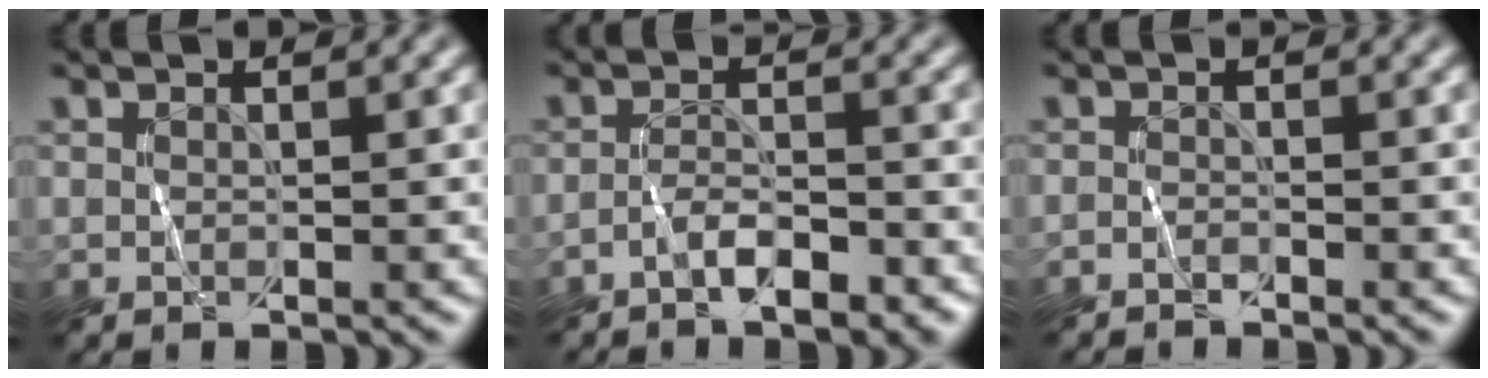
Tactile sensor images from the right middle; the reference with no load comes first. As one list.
[{"total": 3.0, "force": [-2.4, 0.8, 1.7], "torque": [-0.029, 0.006, -0.042]}, {"total": 1.1, "force": [-1.1, -0.1, -0.2], "torque": [0.004, 0.000, -0.021]}]